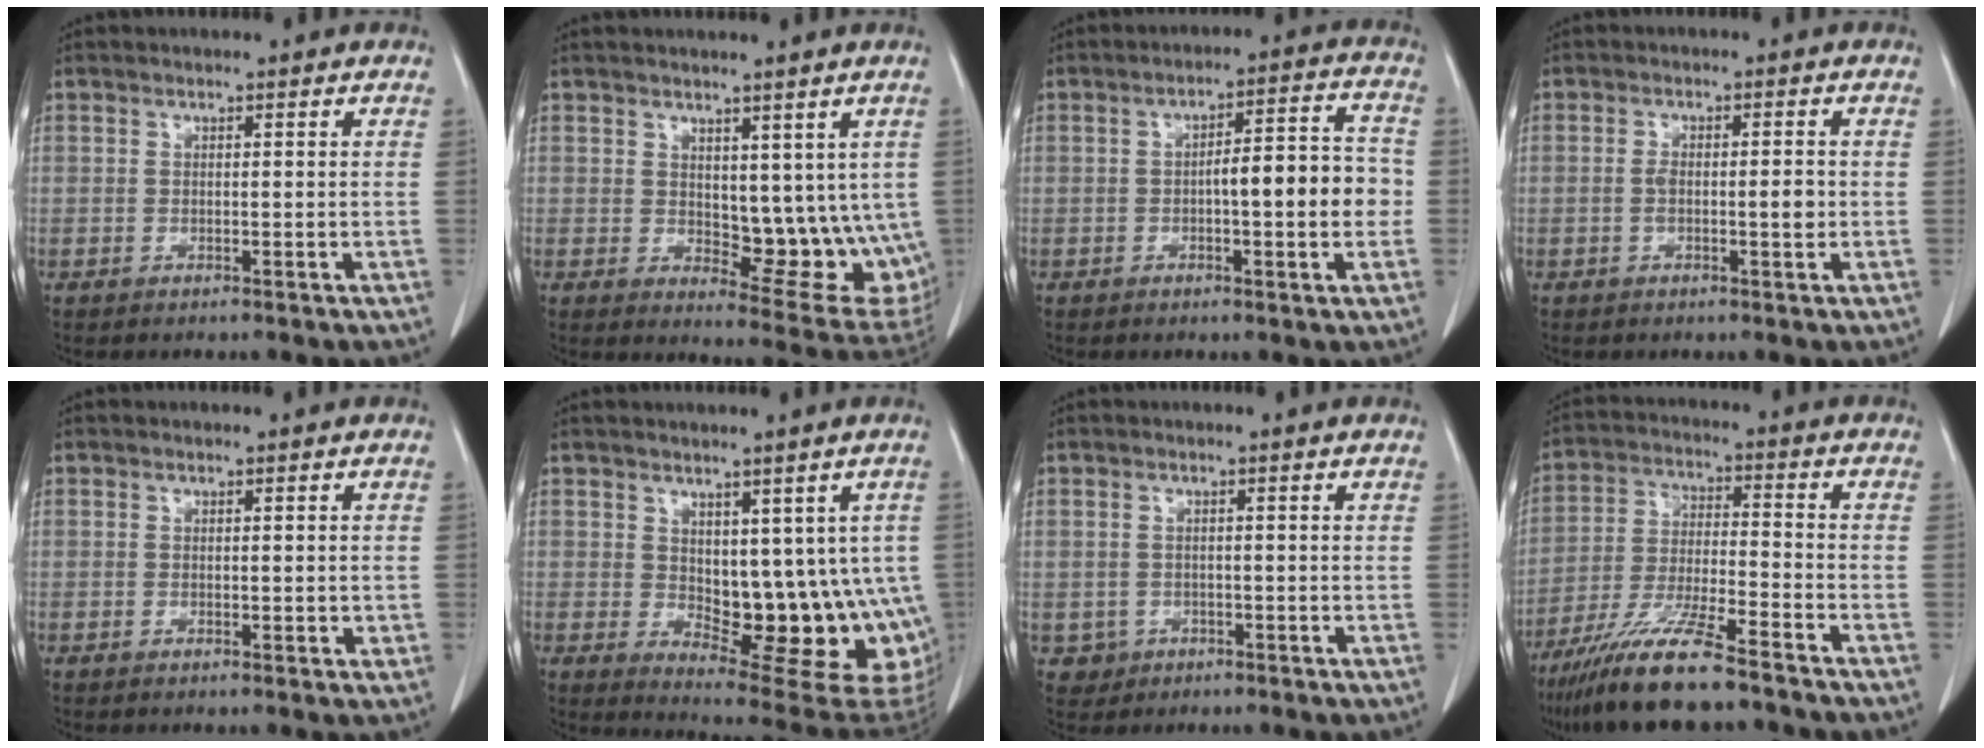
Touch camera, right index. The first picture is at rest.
{"total": 11.4, "force": [1.9, 5.7, 9.7], "torque": [-0.106, -0.013, 0.043]}
{"total": 9.3, "force": [-1.3, 1.8, 9.0], "torque": [-0.125, 0.026, -0.018]}
{"total": 3.6, "force": [-0.4, 1.0, 3.4], "torque": [-0.061, 0.007, -0.003]}
{"total": 1.2, "force": [0.2, 0.7, 0.9], "torque": [-0.009, -0.001, 0.005]}
{"total": 15.6, "force": [-0.5, 7.8, 13.5], "torque": [-0.136, -0.003, 0.016]}
{"total": 2.5, "force": [-0.8, 2.4, 0.1], "torque": [0.006, 0.007, -0.010]}
{"total": 13.0, "force": [-10.1, 0.7, 8.1], "torque": [-0.156, -0.029, -0.181]}